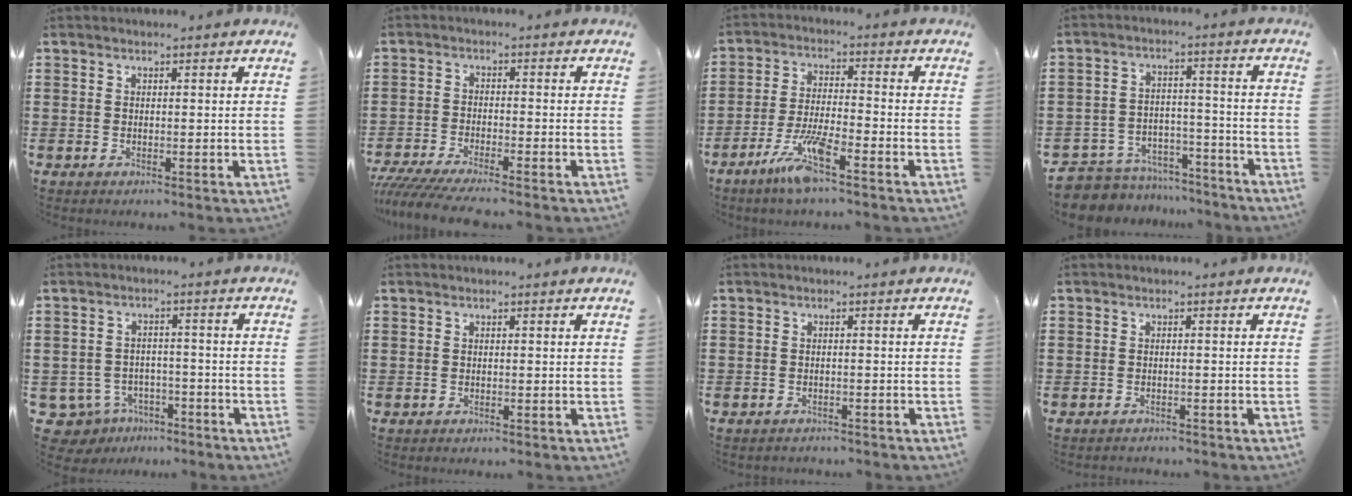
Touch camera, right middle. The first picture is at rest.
{"total": 4.6, "force": [-4.3, 0.3, 1.6], "torque": [-0.047, -0.017, -0.090]}
{"total": 7.5, "force": [-4.8, 1.1, 5.7], "torque": [-0.130, -0.010, -0.092]}
{"total": 7.3, "force": [-7.1, 1.5, 0.3], "torque": [-0.013, 0.018, -0.146]}
{"total": 4.5, "force": [-3.8, 2.3, 0.8], "torque": [-0.044, 0.000, -0.082]}
{"total": 0.0}
{"total": 1.2, "force": [-1.2, 0.3, -0.1], "torque": [-0.001, 0.003, -0.028]}
{"total": 1.3, "force": [-1.2, 0.5, -0.2], "torque": [0.002, 0.003, -0.028]}